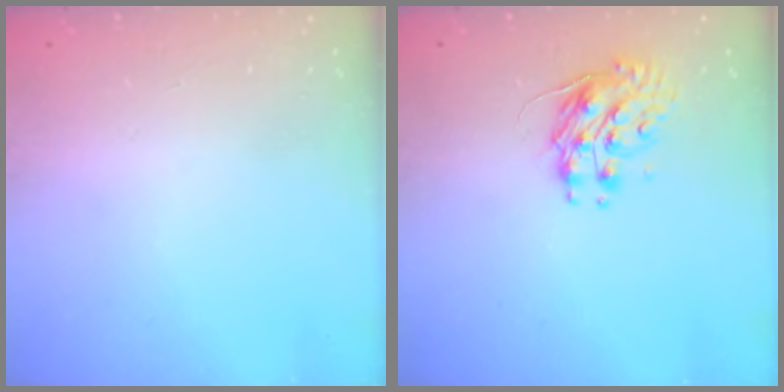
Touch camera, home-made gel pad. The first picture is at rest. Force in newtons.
{"total": 8.9, "press": 8.9, "slide": 0.3}